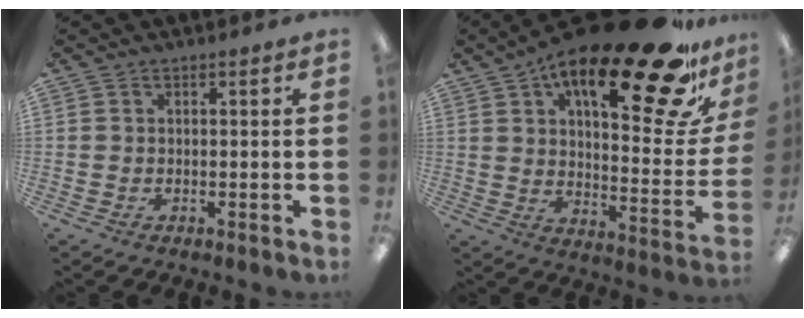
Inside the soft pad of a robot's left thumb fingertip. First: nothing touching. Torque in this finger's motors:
{"motor_torque": [1.15, 1.27, 1.84, -0.93, 0.39]}